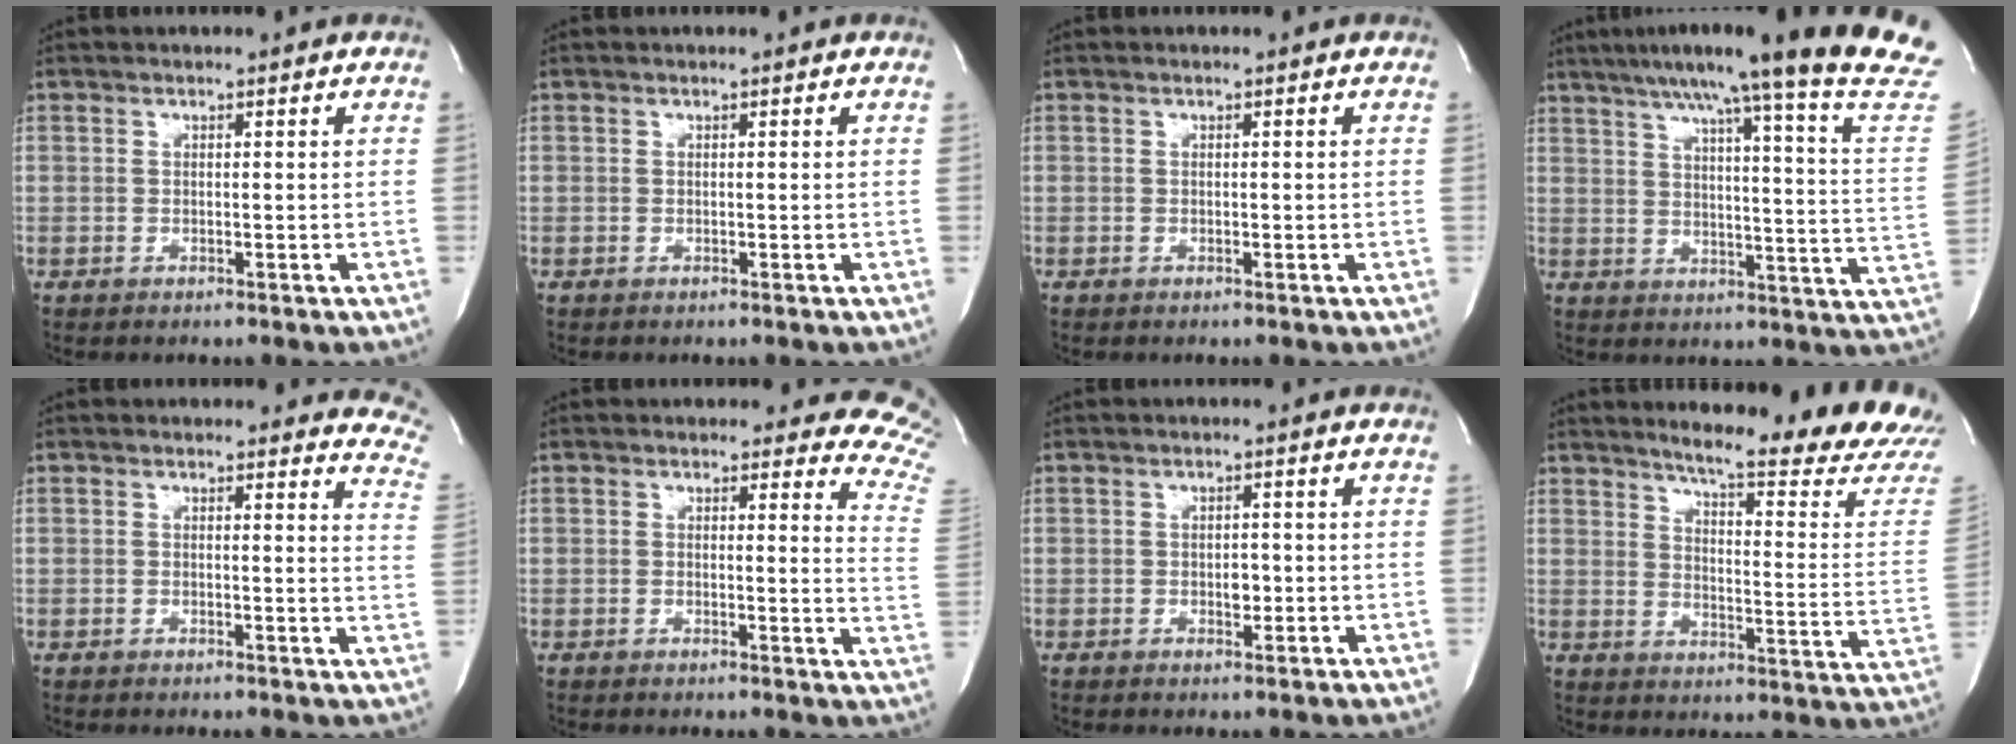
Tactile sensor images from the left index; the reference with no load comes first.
{"total": 0.0}
{"total": 0.0}
{"total": 26.7, "force": [21.9, -1.4, 15.1], "torque": [-0.206, -0.058, 0.275]}
{"total": 9.3, "force": [8.5, 2.8, 2.5], "torque": [0.008, -0.037, 0.050]}
{"total": 9.8, "force": [9.3, 2.6, 1.6], "torque": [0.023, -0.076, 0.050]}
{"total": 1.7, "force": [-0.3, 1.0, 1.3], "torque": [-0.018, 0.002, -0.002]}
{"total": 20.9, "force": [19.1, -0.3, 8.4], "torque": [-0.121, -0.110, 0.228]}